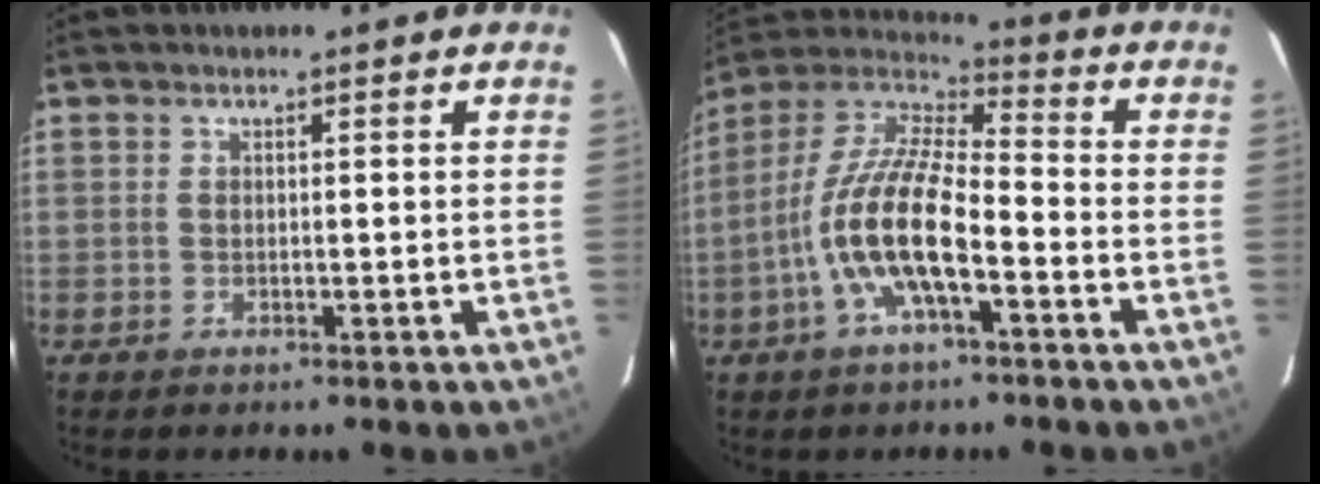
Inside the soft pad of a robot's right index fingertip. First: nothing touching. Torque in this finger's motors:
{"motor_torque": [1.32, -0.81, 1.05, 0.21]}